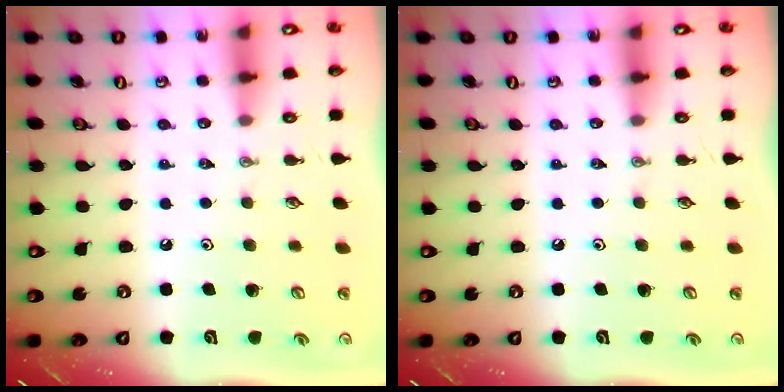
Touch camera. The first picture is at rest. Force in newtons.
{"total": 0.0}